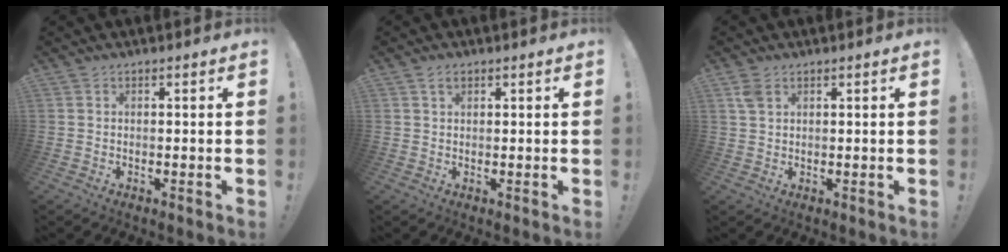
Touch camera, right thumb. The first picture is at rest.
{"total": 2.0, "force": [1.3, 1.1, 1.2], "torque": [-0.011, -0.003, 0.021]}
{"total": 2.9, "force": [1.5, 1.7, 1.8], "torque": [-0.024, -0.003, 0.028]}